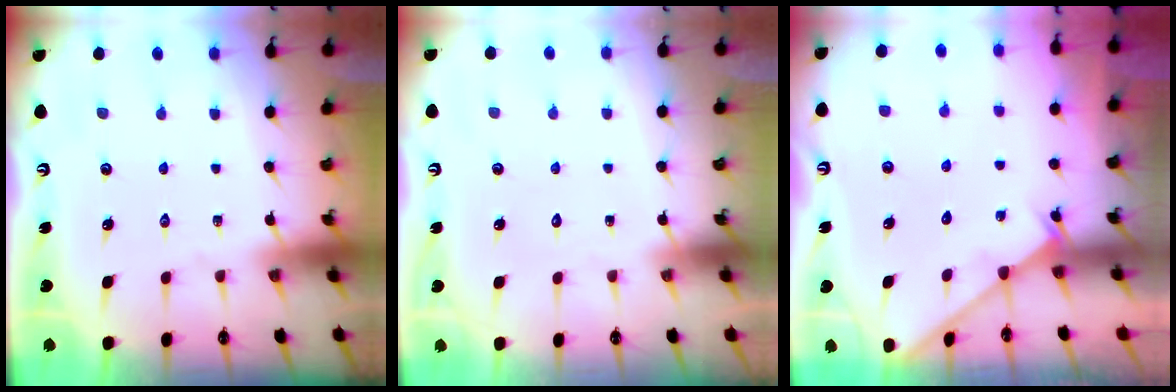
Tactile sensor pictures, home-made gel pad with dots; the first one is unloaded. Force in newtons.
{"total": 1.6, "press": 1.6, "slide": 0.1}
{"total": 2.6, "press": 2.5, "slide": 0.4}